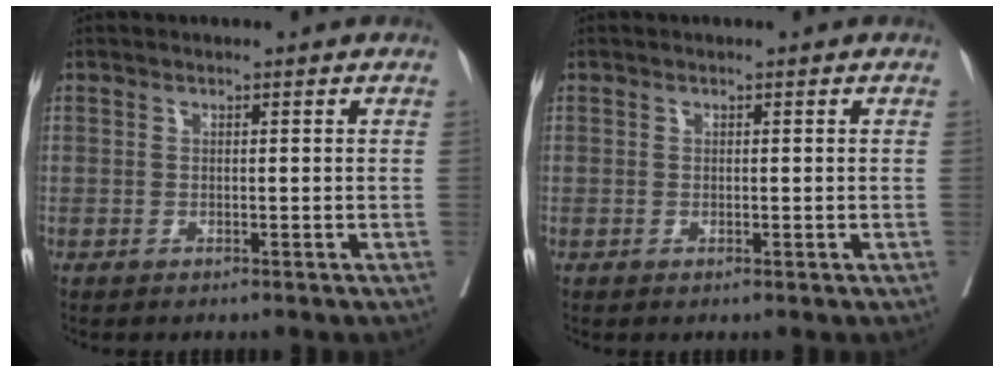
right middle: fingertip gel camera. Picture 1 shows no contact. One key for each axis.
{"total": 0.0}